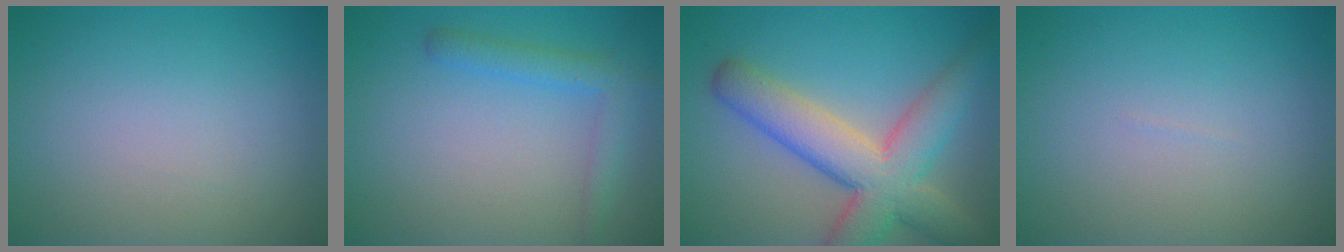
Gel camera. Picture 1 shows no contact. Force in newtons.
{"total": 2.6, "press": 2.6, "slide": 0.1}
{"total": 8.6, "press": 8.6, "slide": 0.6}
{"total": 0.0}